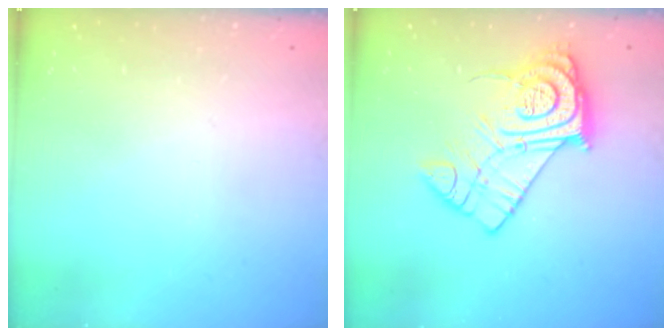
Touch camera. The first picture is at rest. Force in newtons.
{"total": 16.1, "press": 16.1, "slide": 1.1}